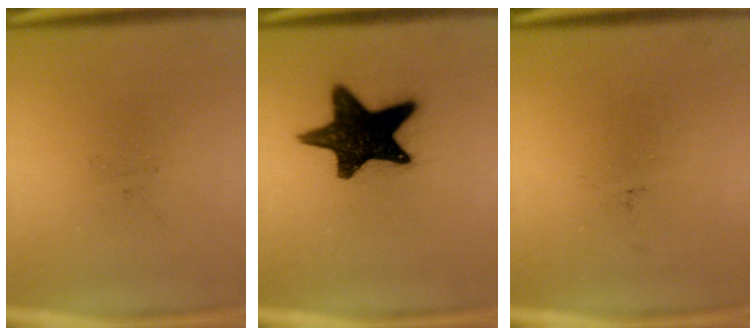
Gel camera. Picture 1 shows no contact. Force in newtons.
{"total": 16.3}
{"total": 0.0}